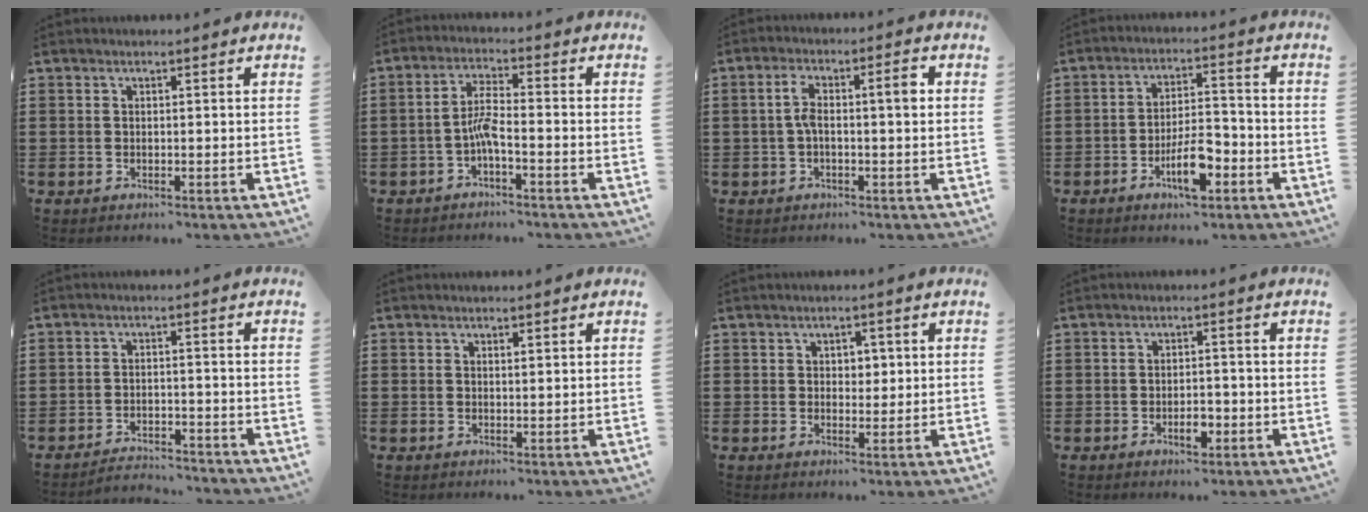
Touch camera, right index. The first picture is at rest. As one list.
[{"total": 4.4, "force": [-1.8, 0.7, 3.9], "torque": [-0.087, 0.002, -0.040]}, {"total": 5.3, "force": [0.2, 1.4, 5.1], "torque": [-0.102, 0.007, -0.004]}, {"total": 7.4, "force": [-3.6, 2.6, 5.9], "torque": [-0.114, 0.004, -0.066]}, {"total": 3.0, "force": [-3.0, 0.3, 0.1], "torque": [-0.009, 0.000, -0.064]}, {"total": 0.6, "force": [0.5, 0.2, 0.4], "torque": [-0.008, 0.001, 0.009]}, {"total": 2.1, "force": [0.5, 1.6, 1.2], "torque": [-0.020, 0.007, 0.006]}, {"total": 3.4, "force": [-1.5, 1.5, 2.6], "torque": [-0.045, 0.006, -0.026]}]